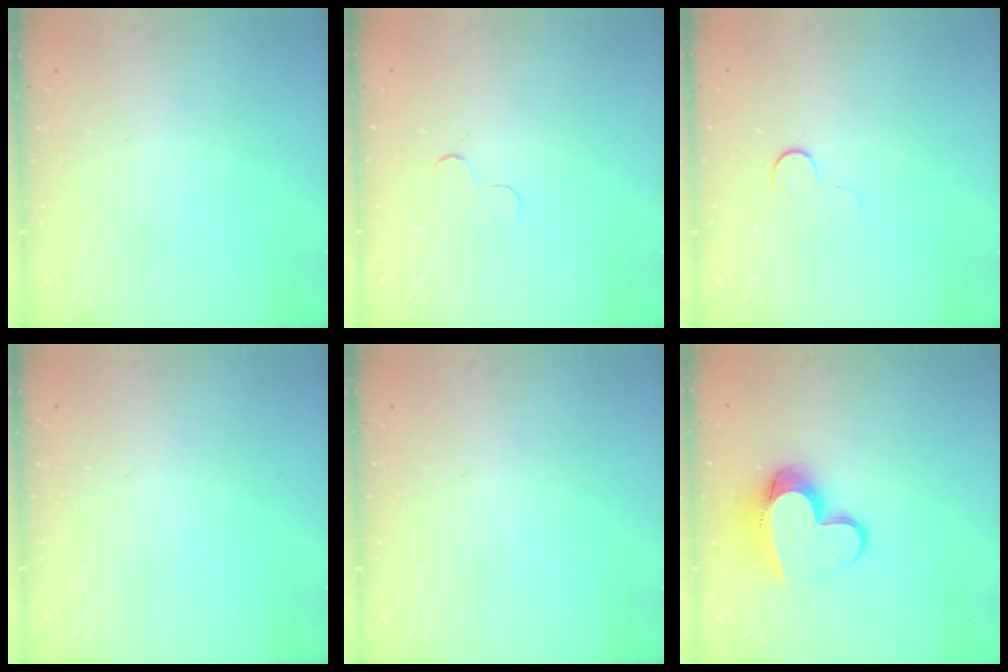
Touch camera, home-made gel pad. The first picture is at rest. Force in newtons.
{"total": 2.3, "press": 2.3, "slide": 0.2}
{"total": 4.9, "press": 4.9, "slide": 0.5}
{"total": 0.0}
{"total": 0.0}
{"total": 12.6, "press": 12.6, "slide": 1.2}